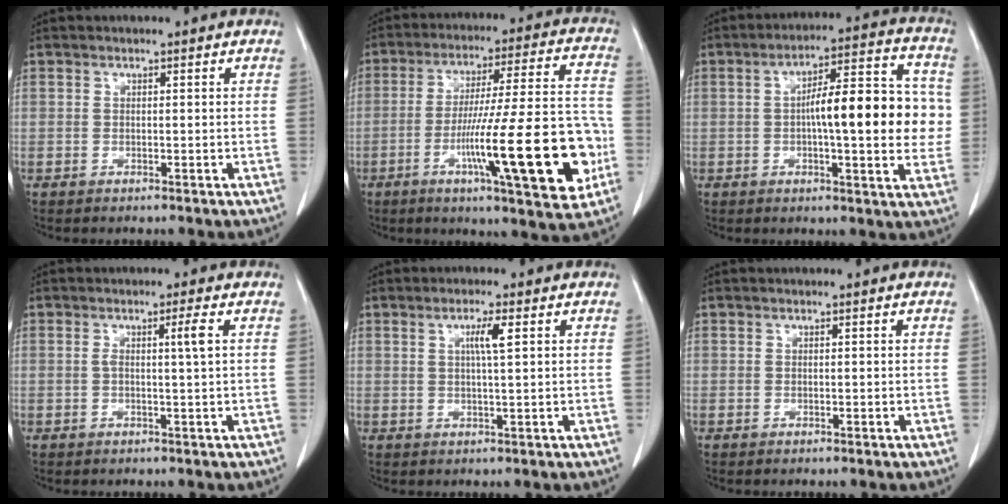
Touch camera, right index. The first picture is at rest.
{"total": 21.5, "force": [-6.6, 2.1, 20.4], "torque": [-0.286, 0.002, -0.093]}
{"total": 15.1, "force": [0.0, 3.7, 14.6], "torque": [-0.208, 0.031, -0.002]}
{"total": 2.5, "force": [0.5, -0.6, 2.4], "torque": [-0.044, 0.001, 0.010]}
{"total": 3.2, "force": [1.0, -0.2, 3.0], "torque": [-0.055, 0.000, 0.017]}
{"total": 0.0}